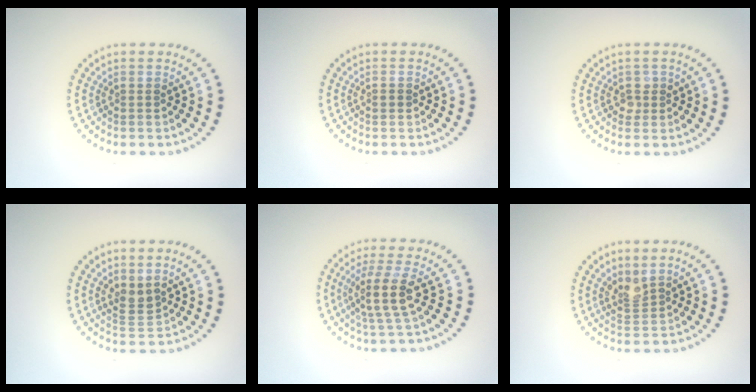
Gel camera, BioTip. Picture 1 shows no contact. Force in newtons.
{"total": 0.8, "press": 0.8, "slide": 0.1}
{"total": 1.2, "press": 1.1, "slide": 0.4}
{"total": 1.8, "press": 1.6, "slide": 1.0}
{"total": 3.7, "press": 3.0, "slide": 2.2}
{"total": 2.0, "press": 1.4, "slide": 1.4}